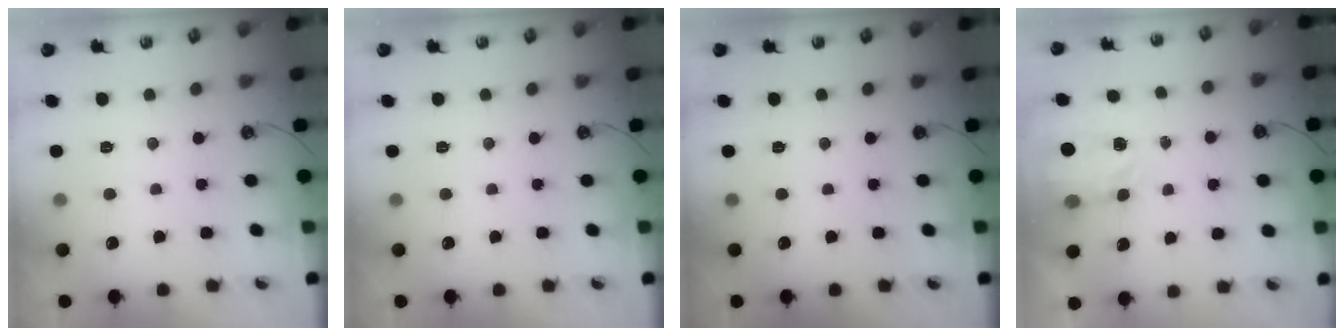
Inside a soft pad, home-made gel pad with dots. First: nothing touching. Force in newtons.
{"total": 0.0}
{"total": 0.0}
{"total": 3.9, "press": 3.8, "slide": 0.7}